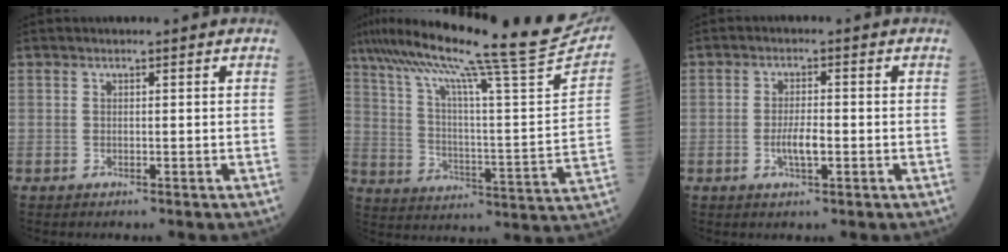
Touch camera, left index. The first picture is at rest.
{"total": 29.5, "force": [24.4, 0.4, 16.5], "torque": [-0.278, -0.036, 0.340]}
{"total": 3.4, "force": [-0.9, 0.8, 3.1], "torque": [-0.064, 0.000, -0.015]}